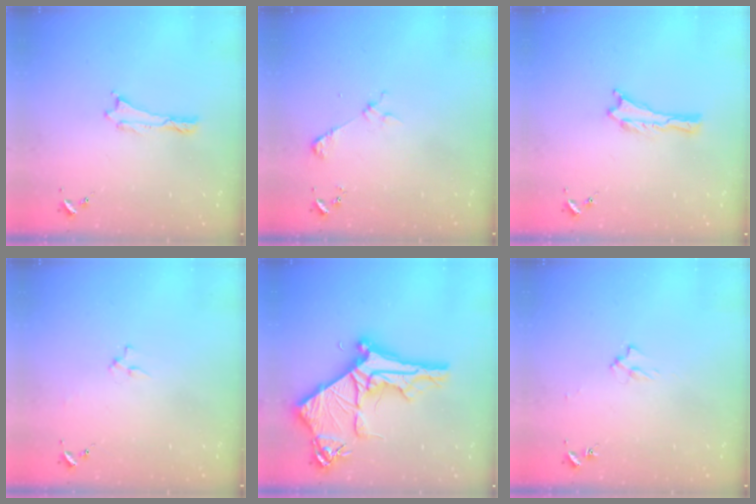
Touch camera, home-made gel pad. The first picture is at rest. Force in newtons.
{"total": 2.2, "press": 2.2, "slide": 0.2}
{"total": 0.0}
{"total": 2.3, "press": 2.3, "slide": 0.3}
{"total": 11.1, "press": 11.0, "slide": 1.3}
{"total": 2.0, "press": 2.0, "slide": 0.3}